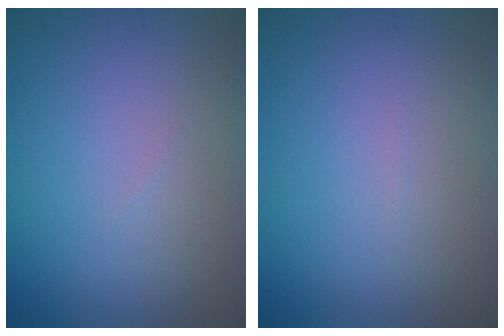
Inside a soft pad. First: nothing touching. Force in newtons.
{"total": 0.0}